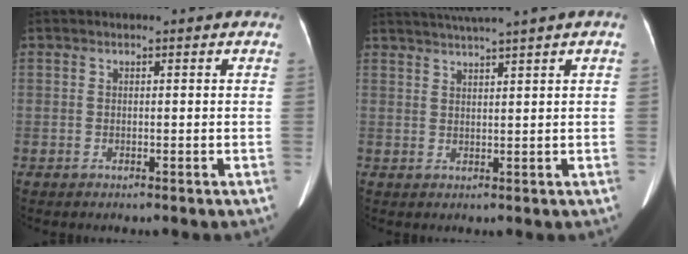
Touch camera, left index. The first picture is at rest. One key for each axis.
{"total": 5.9, "fx": 4.7, "fy": -1.4, "fz": 3.4, "tx": -0.054, "ty": 0.019, "tz": 0.078}